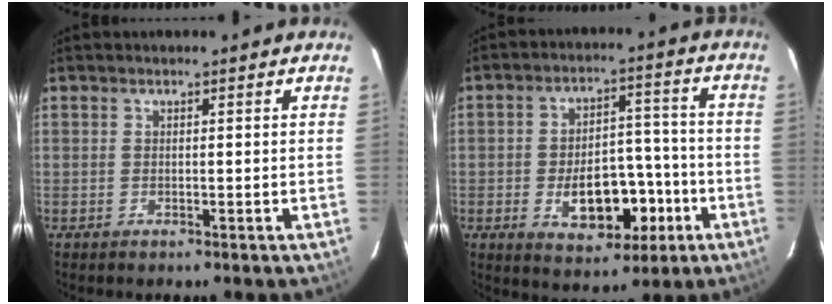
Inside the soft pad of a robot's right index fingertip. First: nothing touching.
{"total": 12.7, "force": [-4.5, 7.3, 9.3], "torque": [-0.159, 0.020, -0.047]}